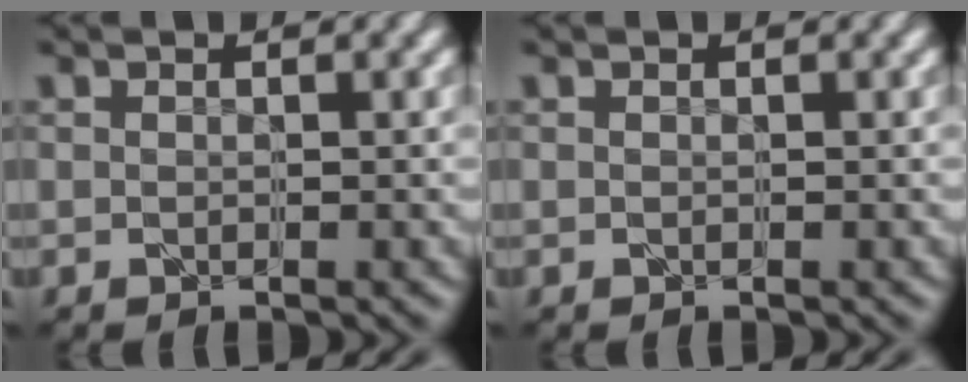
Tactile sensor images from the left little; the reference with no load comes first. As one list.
[{"total": 0.0}]